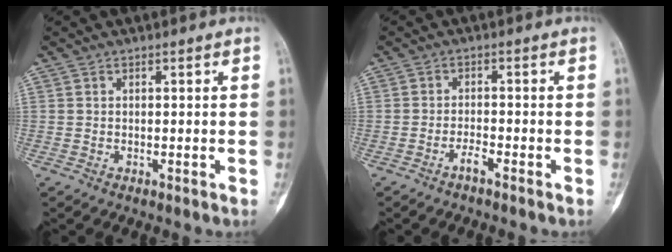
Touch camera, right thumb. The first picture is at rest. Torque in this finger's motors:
{"motor_torque": [0.42, 1.61, -0.09, -0.03, -0.08]}